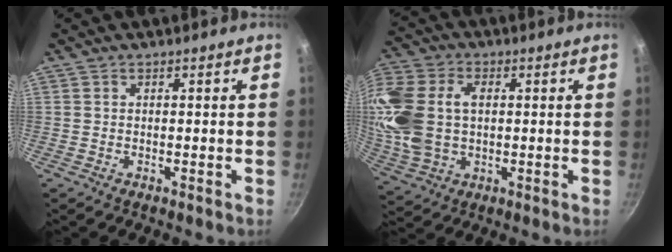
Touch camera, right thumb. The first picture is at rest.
{"total": 20.5, "force": [1.8, 13.9, 15.0], "torque": [-0.375, 0.013, 0.043]}